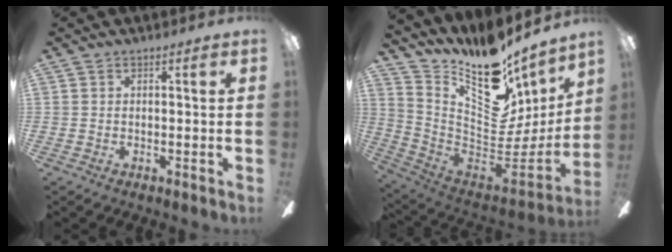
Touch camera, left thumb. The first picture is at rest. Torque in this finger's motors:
{"motor_torque": [0.48, 0.20, 0.78, -1.99, 0.10]}